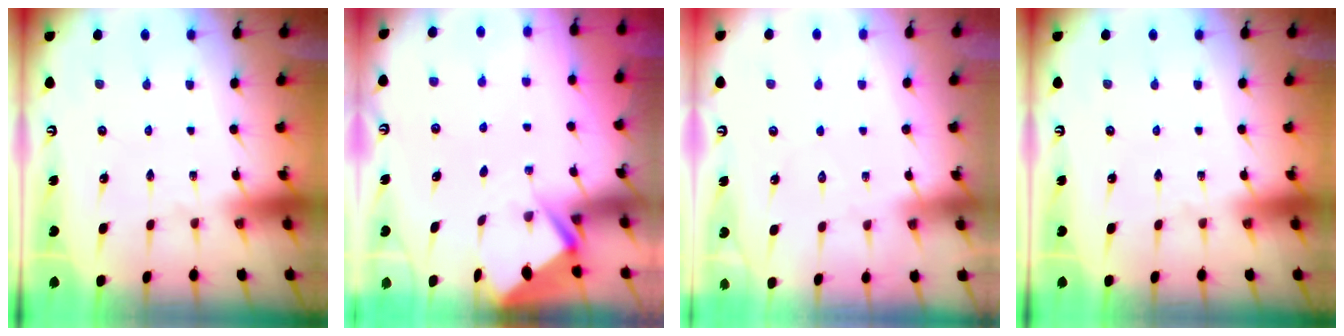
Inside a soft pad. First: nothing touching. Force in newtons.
{"total": 2.8, "press": 2.8, "slide": 0.3}
{"total": 3.5, "press": 3.5, "slide": 0.4}
{"total": 0.0}